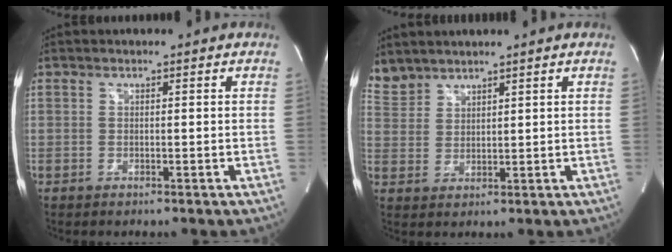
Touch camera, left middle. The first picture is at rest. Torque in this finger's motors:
{"motor_torque": [0.05, -0.06, 0.04, 0.00]}